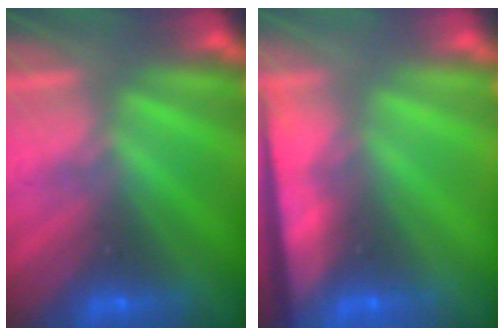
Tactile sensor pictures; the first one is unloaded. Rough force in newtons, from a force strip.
{"total": 9.0}